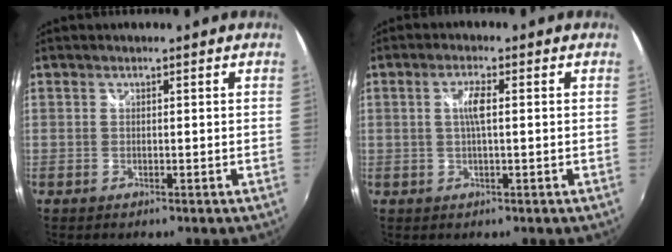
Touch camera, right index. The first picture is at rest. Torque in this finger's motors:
{"motor_torque": [0.10, -0.05, 0.29, 0.08]}